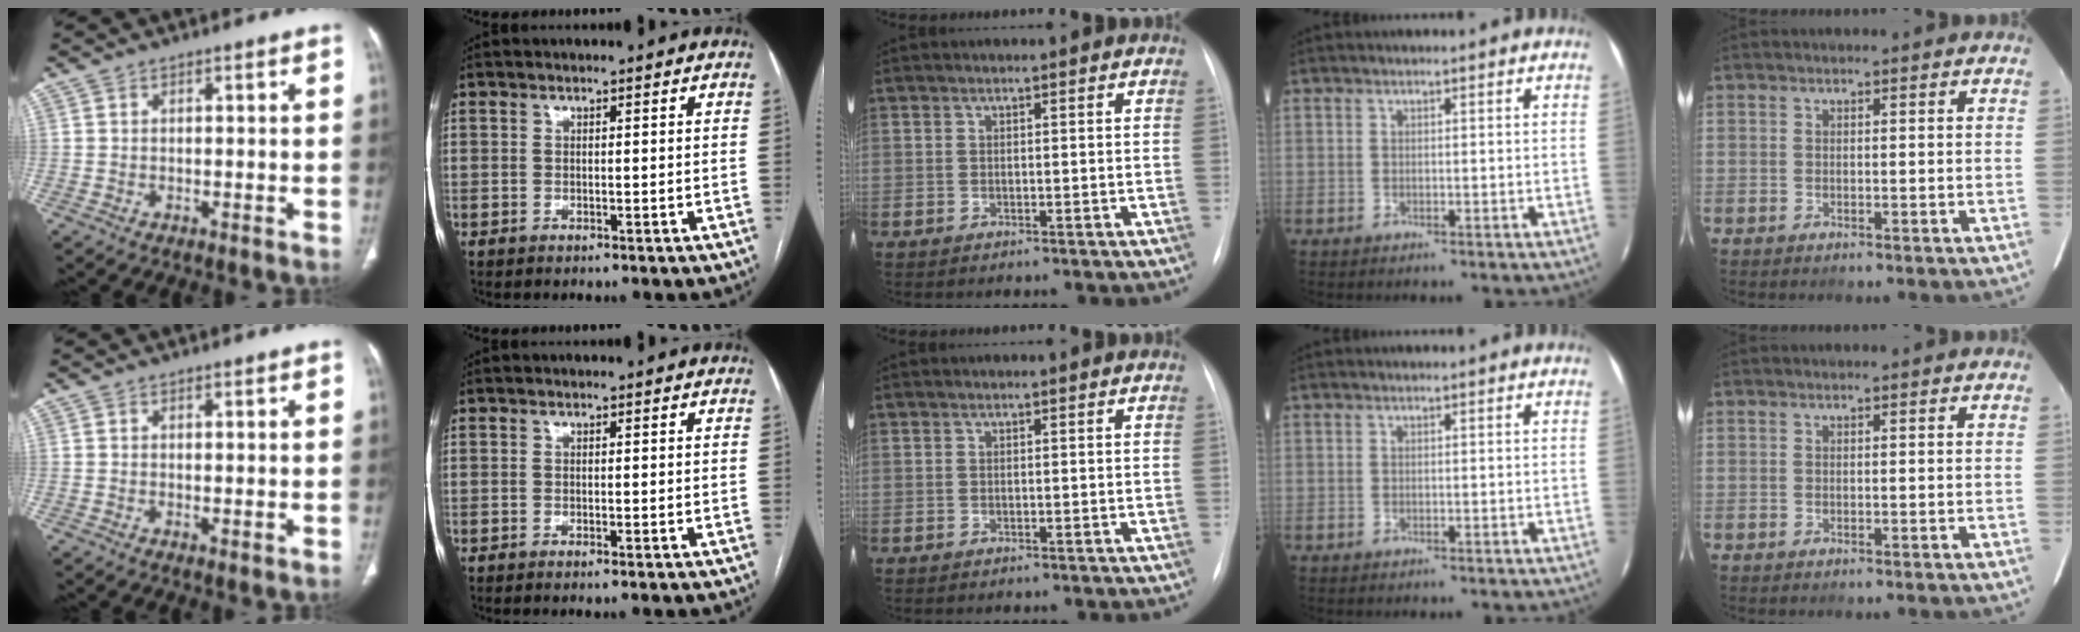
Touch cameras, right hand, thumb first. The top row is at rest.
{"thumb": {"total": 1.0, "force": [0.0, 0.4, 0.9], "torque": [-0.019, -0.006, 0.001]}, "index": {"total": 0.6, "force": [-0.4, -0.1, 0.5], "torque": [-0.011, 0.000, -0.005]}}